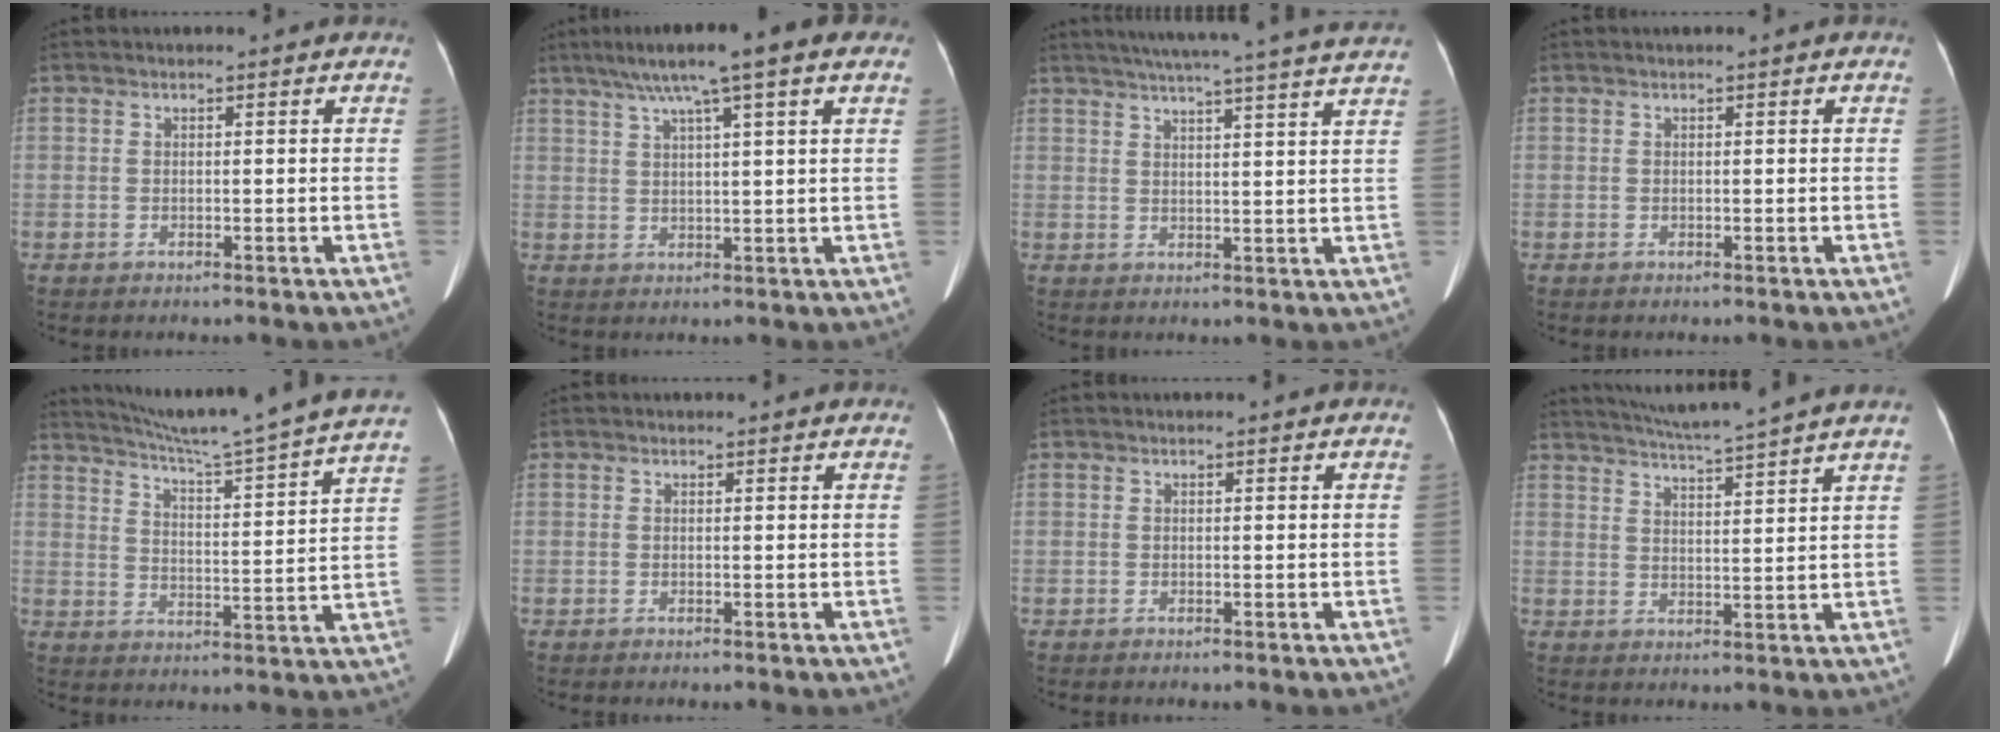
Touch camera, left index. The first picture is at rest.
{"total": 11.0, "force": [6.9, 0.3, 8.5], "torque": [-0.137, 0.038, 0.101]}
{"total": 21.2, "force": [18.8, -1.1, 9.6], "torque": [-0.156, -0.008, 0.235]}
{"total": 0.0}
{"total": 22.5, "force": [20.0, -2.1, 9.9], "torque": [-0.166, -0.052, 0.266]}
{"total": 0.7, "force": [0.6, 0.3, 0.1], "torque": [-0.011, 0.003, 0.006]}
{"total": 0.0}
{"total": 11.8, "force": [10.6, -1.8, 4.9], "torque": [-0.089, 0.000, 0.151]}